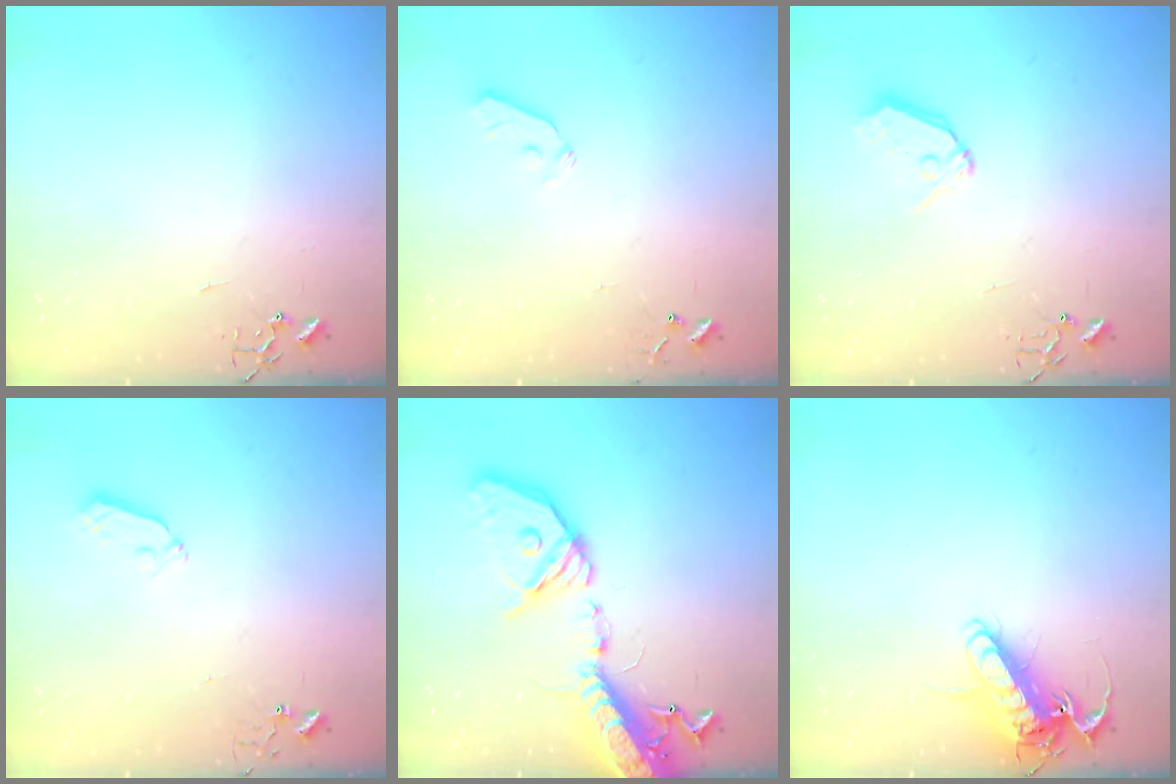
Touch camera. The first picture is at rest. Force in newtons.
{"total": 3.8, "press": 3.7, "slide": 0.7}
{"total": 8.6, "press": 8.6, "slide": 0.7}
{"total": 3.7, "press": 3.7, "slide": 0.5}
{"total": 25.2, "press": 24.7, "slide": 4.9}
{"total": 13.4, "press": 13.2, "slide": 2.1}